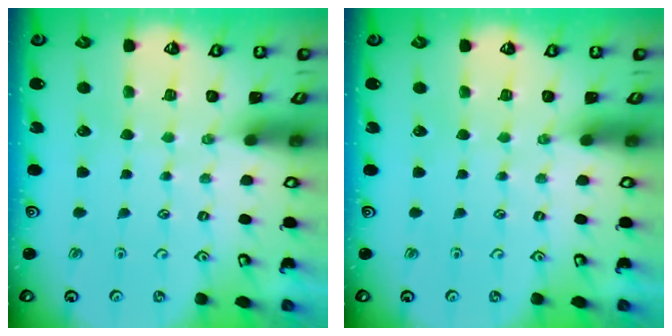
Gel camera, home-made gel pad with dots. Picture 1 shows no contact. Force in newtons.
{"total": 0.0}